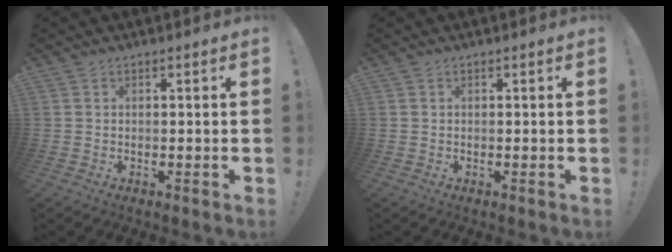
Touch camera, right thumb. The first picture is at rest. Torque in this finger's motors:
{"motor_torque": [0.00, 0.00, 0.00, -0.01, 0.00]}